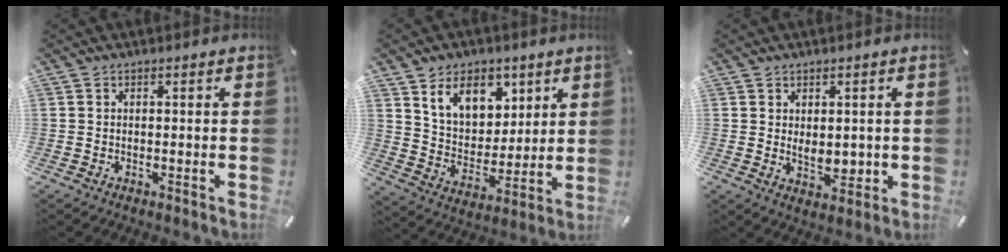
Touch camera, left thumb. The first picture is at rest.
{"total": 11.8, "force": [7.2, 8.4, 4.0], "torque": [-0.072, -0.035, 0.136]}
{"total": 4.4, "force": [0.8, 3.1, 3.0], "torque": [-0.033, -0.005, 0.014]}